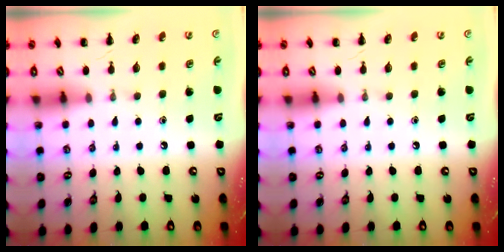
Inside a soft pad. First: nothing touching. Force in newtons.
{"total": 0.0}